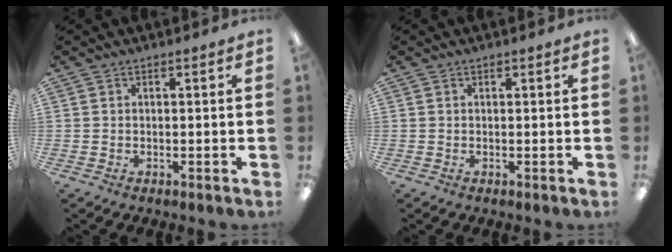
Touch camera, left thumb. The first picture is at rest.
{"total": 0.0}